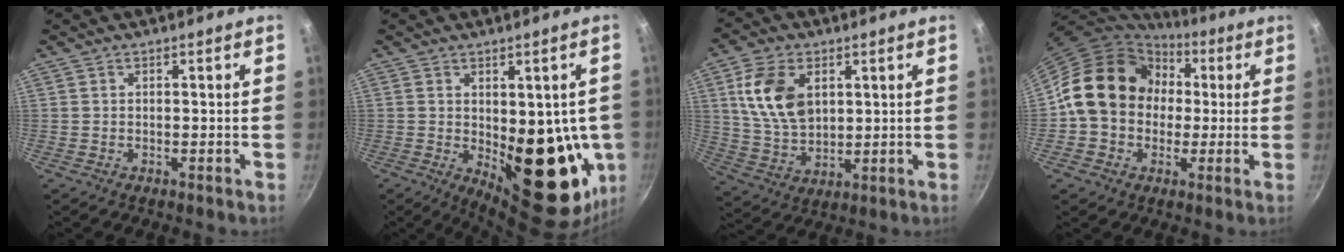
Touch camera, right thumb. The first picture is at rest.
{"total": 18.9, "force": [-1.9, 9.4, 16.4], "torque": [-0.151, -0.030, -0.006]}
{"total": 12.7, "force": [3.7, 8.3, 8.9], "torque": [-0.150, -0.021, 0.078]}
{"total": 16.7, "force": [1.6, 14.3, 8.6], "torque": [-0.111, 0.036, 0.016]}